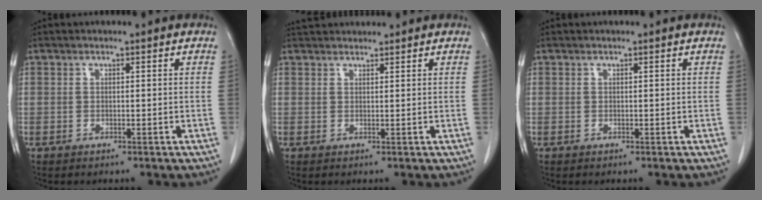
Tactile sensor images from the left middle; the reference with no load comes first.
{"total": 3.1, "force": [3.1, 0.4, 0.3], "torque": [-0.006, 0.028, 0.055]}
{"total": 0.0}